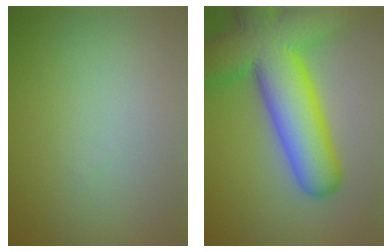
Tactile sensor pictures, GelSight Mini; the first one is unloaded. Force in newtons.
{"total": 13.1, "press": 13.1, "slide": 0.7}